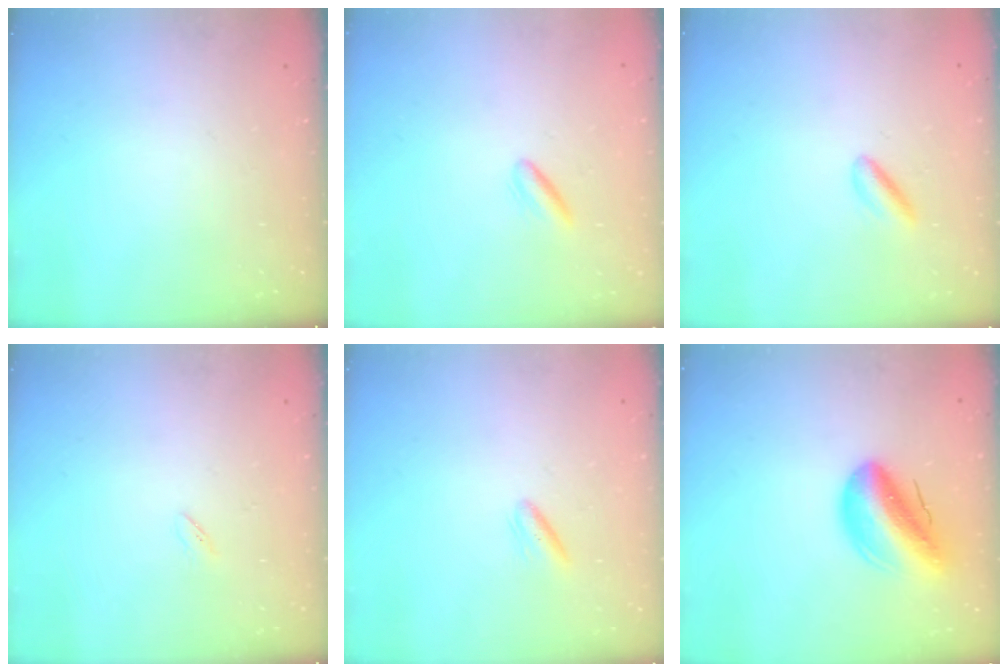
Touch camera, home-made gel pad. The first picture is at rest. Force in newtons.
{"total": 2.1, "press": 1.9, "slide": 0.9}
{"total": 3.0, "press": 2.9, "slide": 0.8}
{"total": 1.7, "press": 1.5, "slide": 0.6}
{"total": 2.9, "press": 2.7, "slide": 1.1}
{"total": 14.7, "press": 14.0, "slide": 4.5}